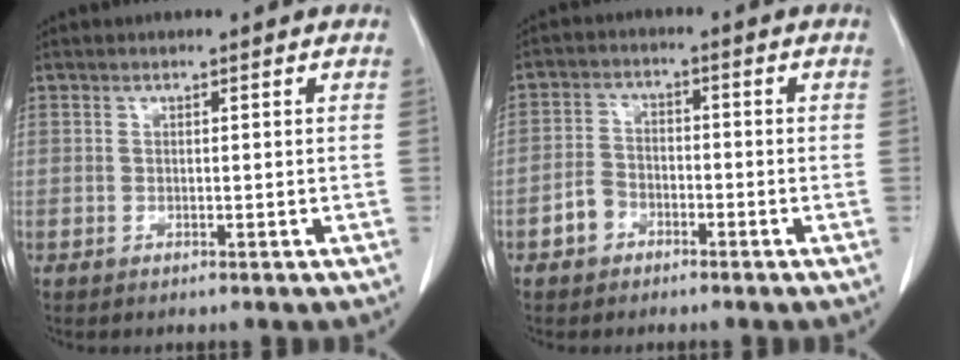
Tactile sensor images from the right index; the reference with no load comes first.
{"total": 4.0, "force": [-2.2, 3.0, 1.3], "torque": [-0.025, 0.015, -0.043]}